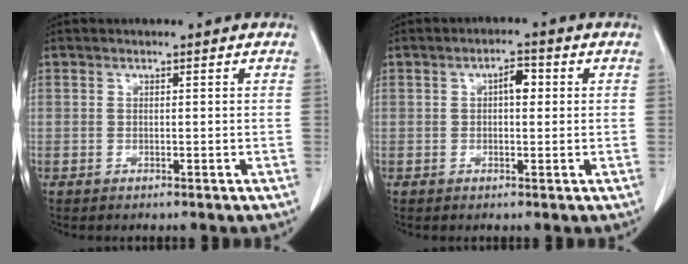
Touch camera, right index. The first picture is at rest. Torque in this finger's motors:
{"motor_torque": [0.33, 0.06, 0.07, 0.03]}